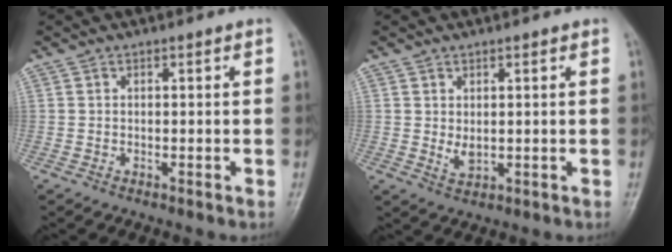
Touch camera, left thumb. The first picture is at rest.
{"total": 3.1, "force": [0.8, 1.7, 2.4], "torque": [-0.038, -0.012, 0.020]}